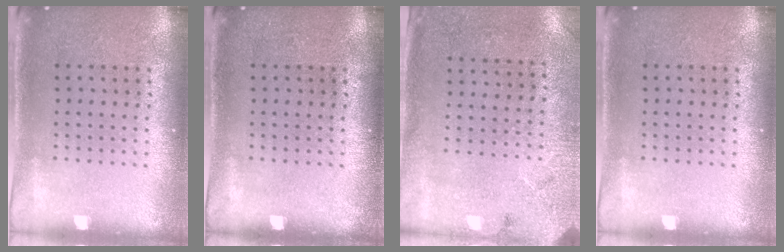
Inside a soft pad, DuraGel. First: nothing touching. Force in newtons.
{"total": 0.0}
{"total": 2.7, "press": 2.2, "slide": 1.6}
{"total": 0.0}